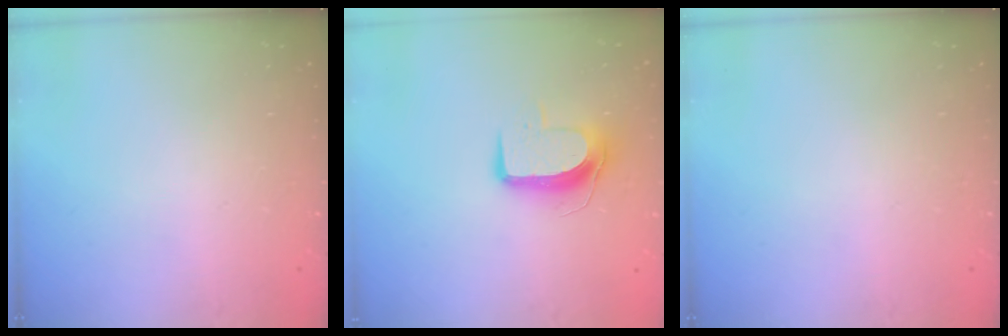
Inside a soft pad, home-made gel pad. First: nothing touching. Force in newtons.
{"total": 9.2, "press": 9.1, "slide": 0.5}
{"total": 0.0}